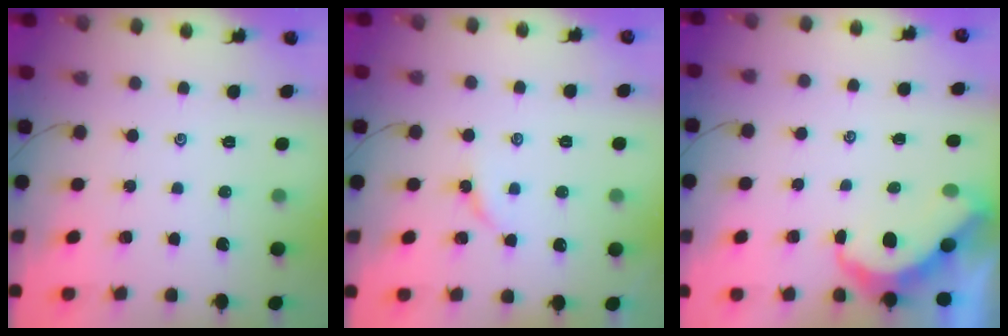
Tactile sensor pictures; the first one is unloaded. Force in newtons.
{"total": 3.0, "press": 2.9, "slide": 0.3}
{"total": 5.4, "press": 5.4, "slide": 0.1}